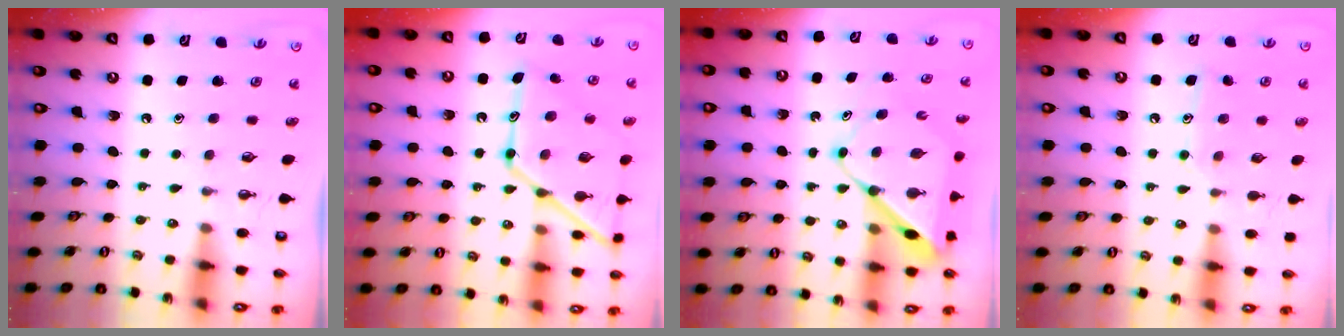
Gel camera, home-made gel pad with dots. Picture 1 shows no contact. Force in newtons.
{"total": 17.0, "press": 16.9, "slide": 1.6}
{"total": 11.3, "press": 11.3, "slide": 1.0}
{"total": 8.3, "press": 8.3, "slide": 0.6}